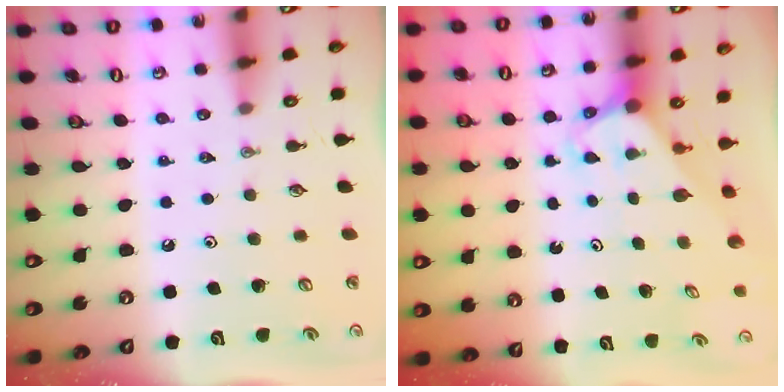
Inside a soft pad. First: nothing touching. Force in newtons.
{"total": 3.1, "press": 3.1, "slide": 0.2}